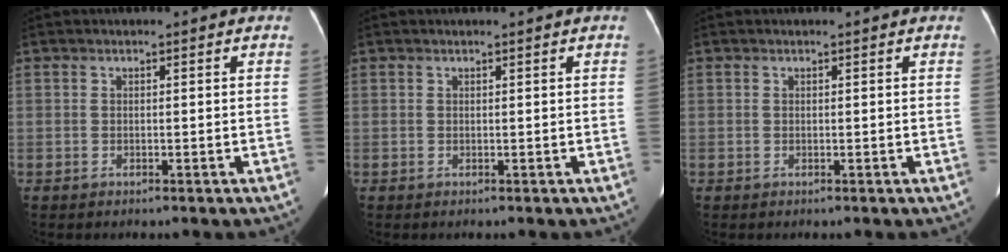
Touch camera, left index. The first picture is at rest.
{"total": 0.0}
{"total": 0.0}